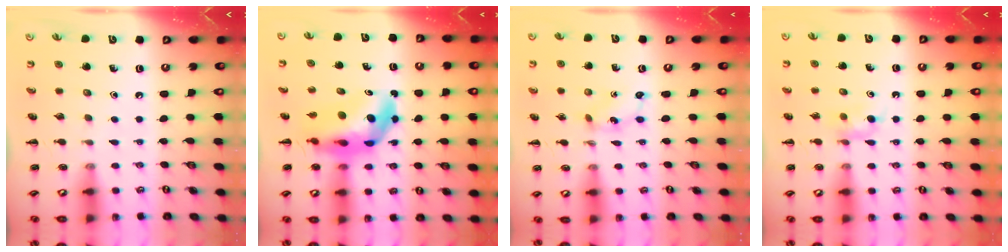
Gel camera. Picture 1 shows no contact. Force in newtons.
{"total": 10.6, "press": 10.0, "slide": 3.3}
{"total": 1.8, "press": 1.8, "slide": 0.3}
{"total": 3.6, "press": 3.3, "slide": 1.3}